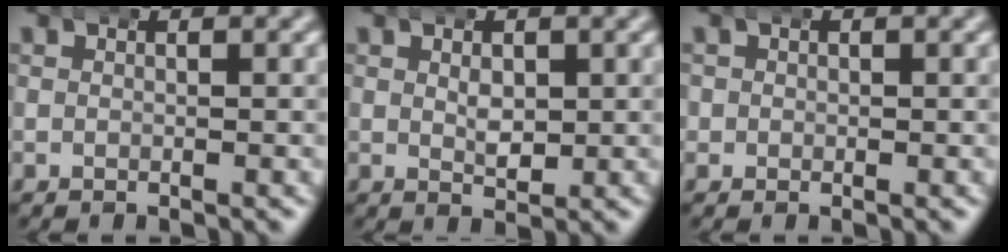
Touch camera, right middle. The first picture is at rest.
{"total": 1.9, "force": [0.4, 1.1, 1.4], "torque": [-0.026, -0.014, 0.014]}
{"total": 1.3, "force": [0.1, 1.3, 0.0], "torque": [-0.003, -0.001, -0.002]}